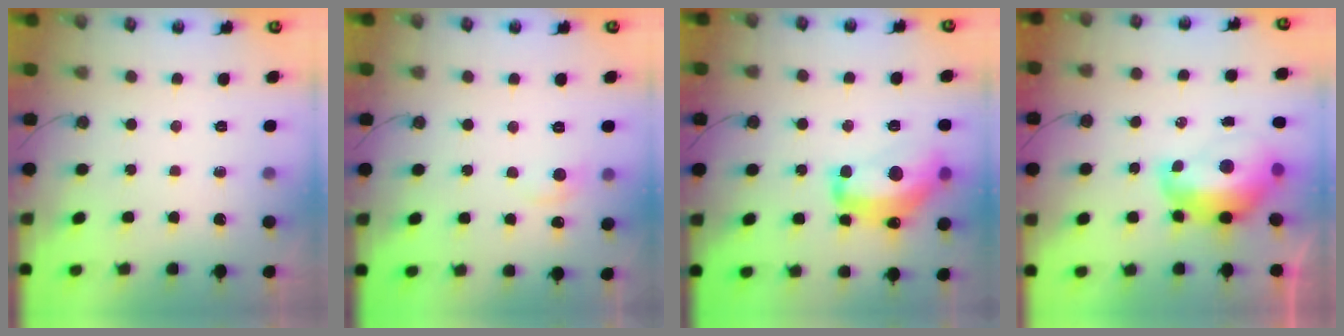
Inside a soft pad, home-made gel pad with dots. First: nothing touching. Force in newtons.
{"total": 1.1, "press": 0.7, "slide": 0.8}
{"total": 11.3, "press": 11.2, "slide": 0.8}
{"total": 5.5, "press": 5.4, "slide": 0.8}